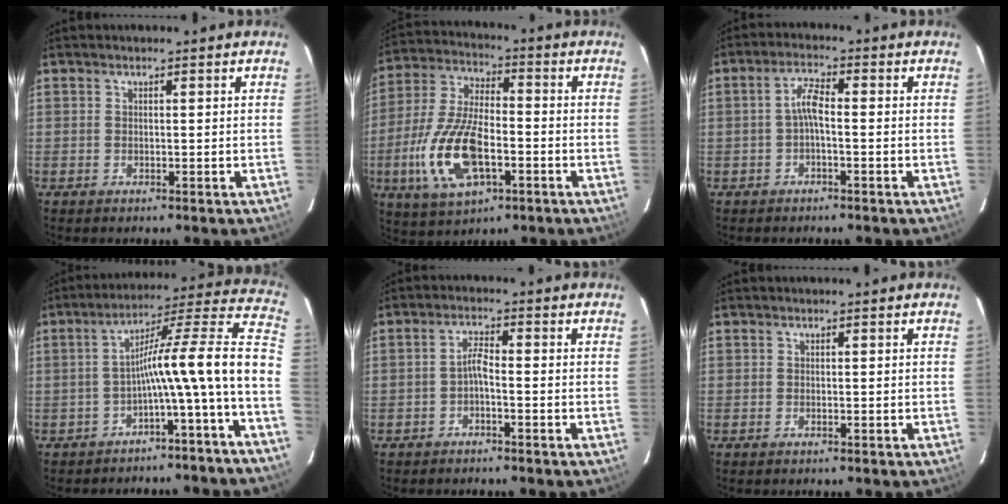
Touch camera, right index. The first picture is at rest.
{"total": 16.4, "force": [-5.2, 7.3, 13.8], "torque": [-0.299, -0.008, -0.094]}
{"total": 3.3, "force": [-0.9, 0.8, 3.1], "torque": [-0.065, 0.012, -0.020]}
{"total": 14.7, "force": [-4.9, -1.2, 13.8], "torque": [-0.174, 0.018, -0.087]}
{"total": 2.3, "force": [-1.3, 0.4, 1.8], "torque": [-0.040, 0.009, -0.027]}
{"total": 0.0}